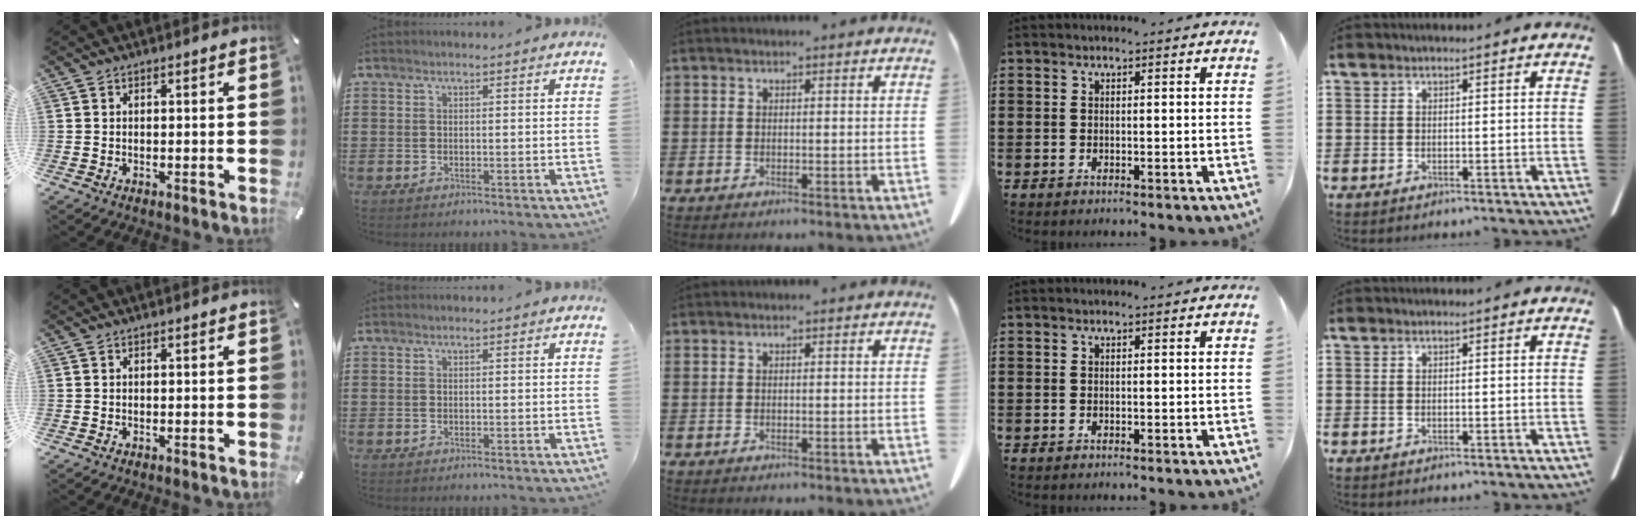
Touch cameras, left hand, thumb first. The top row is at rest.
{}